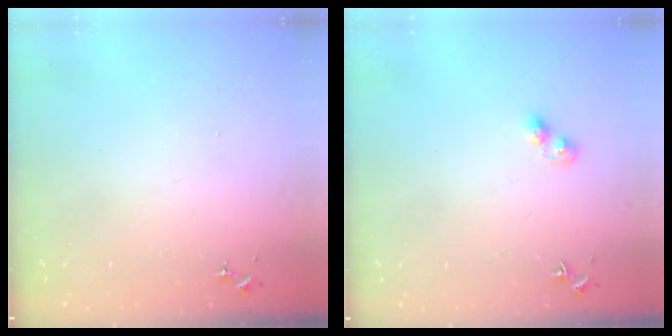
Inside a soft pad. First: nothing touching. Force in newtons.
{"total": 4.4, "press": 4.3, "slide": 0.4}